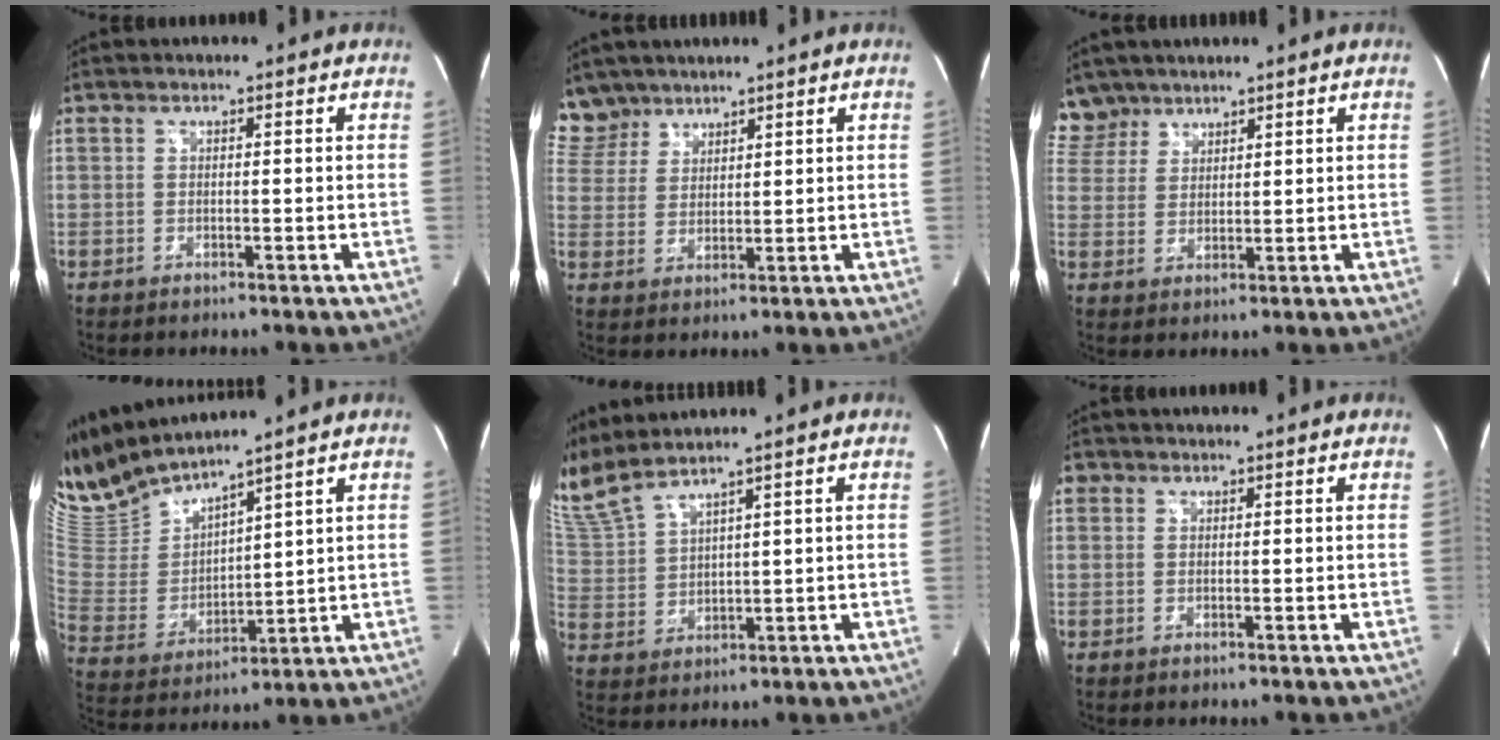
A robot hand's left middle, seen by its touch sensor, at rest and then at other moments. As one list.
[{"total": 6.3, "force": [5.5, 2.9, -0.3], "torque": [0.006, 0.008, 0.119]}, {"total": 5.7, "force": [4.9, 2.8, -0.4], "torque": [0.012, 0.007, 0.103]}, {"total": 11.2, "force": [10.5, 0.2, 3.9], "torque": [-0.102, -0.005, 0.229]}, {"total": 7.6, "force": [6.8, -1.0, 3.2], "torque": [-0.090, 0.005, 0.156]}, {"total": 1.1, "force": [0.5, 1.0, 0.2], "torque": [0.005, 0.006, 0.005]}]